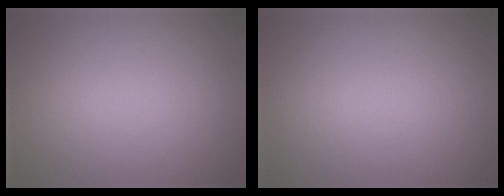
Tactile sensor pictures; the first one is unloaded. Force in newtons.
{"total": 0.0}